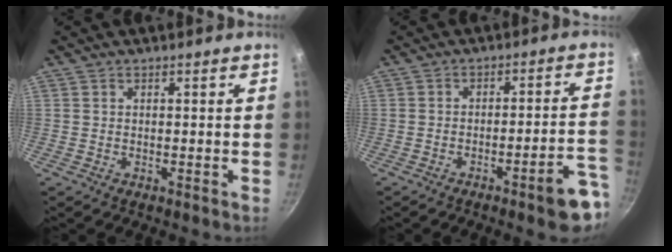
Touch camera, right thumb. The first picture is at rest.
{"total": 10.3, "force": [-5.4, 2.2, 8.5], "torque": [-0.083, 0.040, -0.065]}